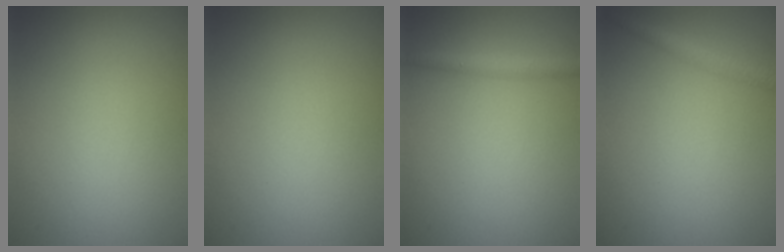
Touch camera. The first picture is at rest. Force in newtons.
{"total": 0.0}
{"total": 1.6, "press": 1.6, "slide": 0.1}
{"total": 1.8, "press": 1.8, "slide": 0.1}